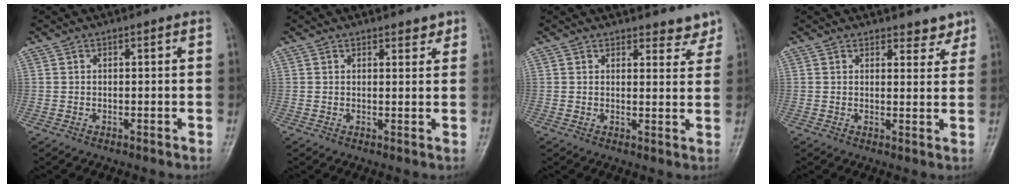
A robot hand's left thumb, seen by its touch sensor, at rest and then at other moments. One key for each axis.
{"total": 1.9, "fx": 1.5, "fy": 0.9, "fz": 0.7, "tx": 0.004, "ty": -0.009, "tz": 0.017}
{"total": 4.0, "fx": 3.5, "fy": 1.7, "fz": 0.8, "tx": 0.016, "ty": -0.025, "tz": 0.036}
{"total": 3.4, "fx": 2.9, "fy": 1.7, "fz": 0.7, "tx": 0.015, "ty": -0.021, "tz": 0.033}